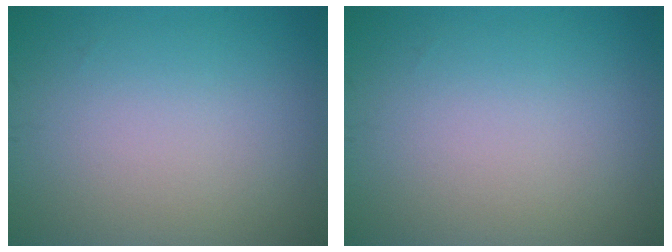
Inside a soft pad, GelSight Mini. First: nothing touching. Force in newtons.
{"total": 0.0}